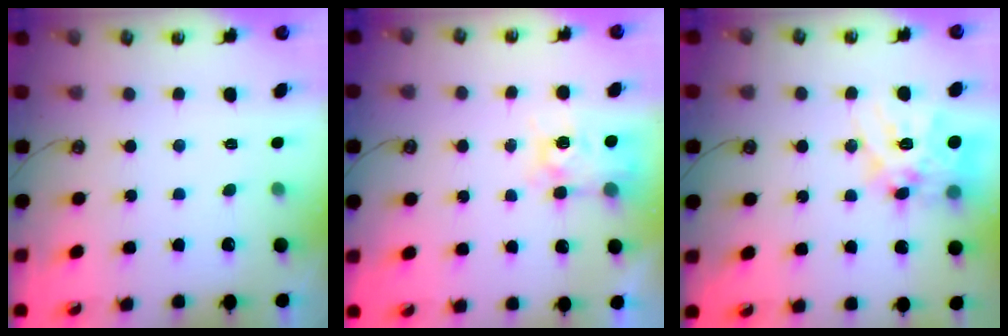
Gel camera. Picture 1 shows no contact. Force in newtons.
{"total": 6.1, "press": 6.0, "slide": 0.7}
{"total": 19.4, "press": 19.3, "slide": 1.9}